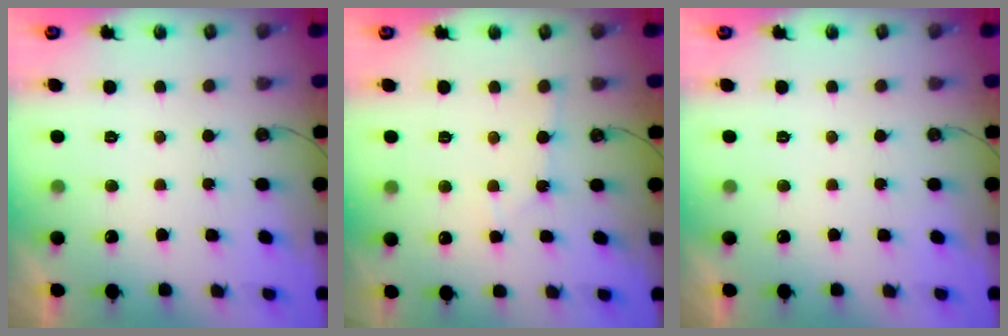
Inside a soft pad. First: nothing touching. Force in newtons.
{"total": 2.3, "press": 2.3, "slide": 0.4}
{"total": 0.7, "press": 0.4, "slide": 0.7}